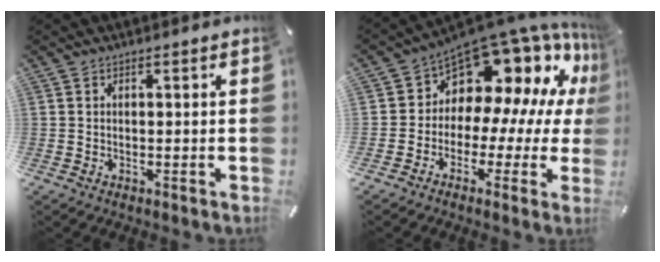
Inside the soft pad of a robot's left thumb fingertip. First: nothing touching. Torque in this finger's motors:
{"motor_torque": [0.59, 1.39, 0.78, 0.38, 0.07]}